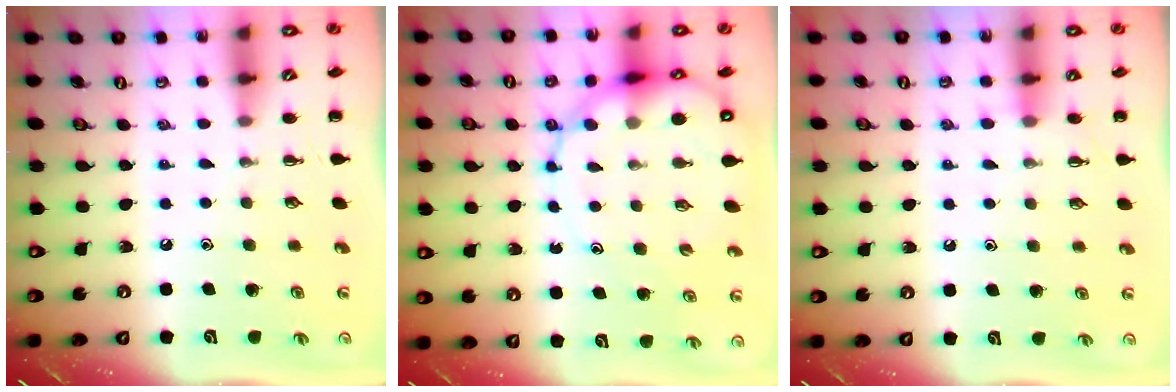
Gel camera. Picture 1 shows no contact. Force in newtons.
{"total": 13.5, "press": 13.0, "slide": 3.4}
{"total": 4.2, "press": 3.9, "slide": 1.6}